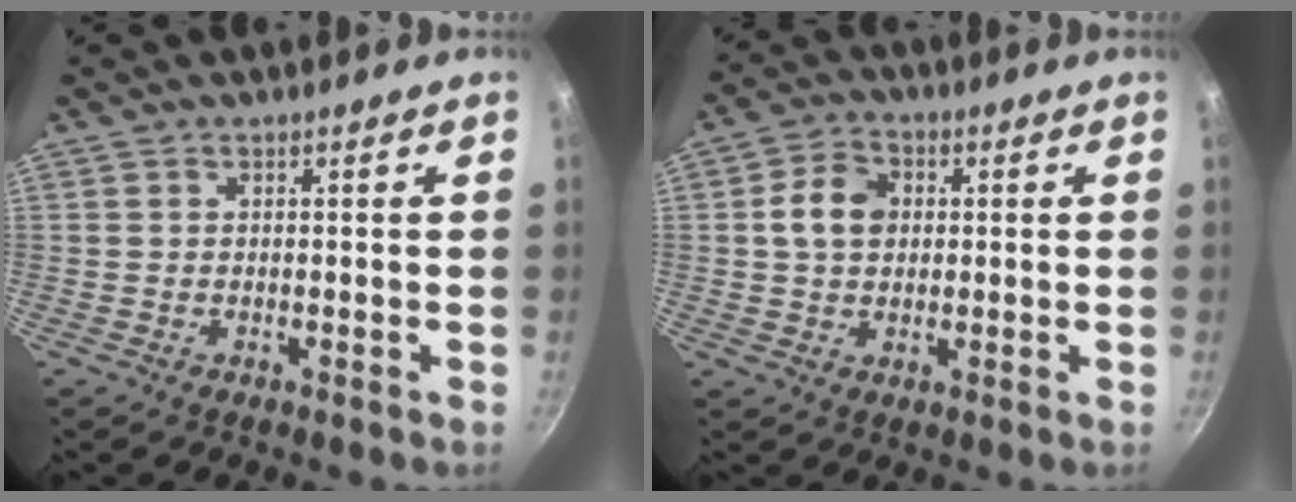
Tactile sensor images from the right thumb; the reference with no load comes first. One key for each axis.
{"total": 7.4, "fx": 1.0, "fy": 5.8, "fz": 4.5, "tx": -0.062, "ty": 0.011, "tz": 0.010}